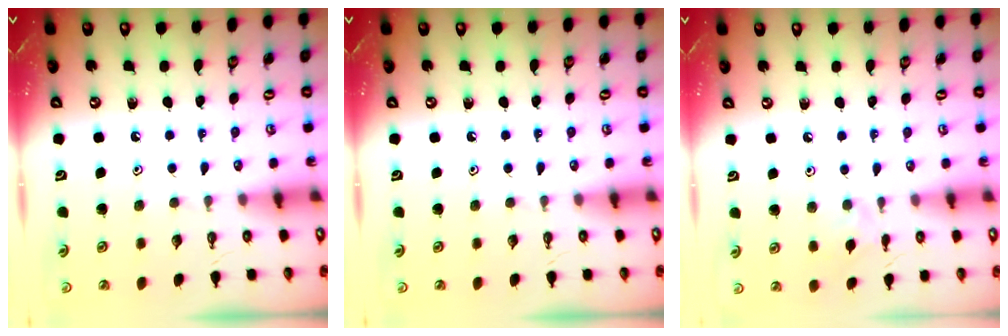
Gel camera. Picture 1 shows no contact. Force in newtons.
{"total": 0.0}
{"total": 6.2, "press": 6.1, "slide": 0.9}